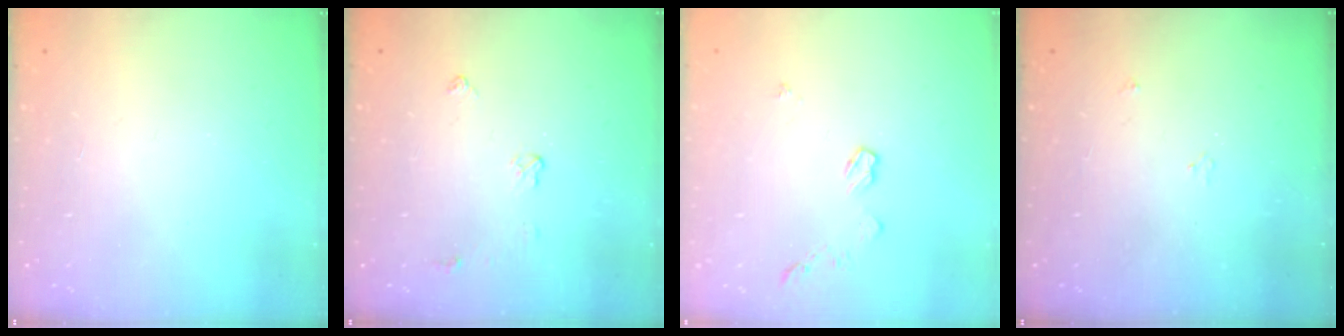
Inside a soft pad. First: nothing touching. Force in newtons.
{"total": 3.9, "press": 3.8, "slide": 0.6}
{"total": 5.2, "press": 5.1, "slide": 0.7}
{"total": 3.0, "press": 3.0, "slide": 0.5}